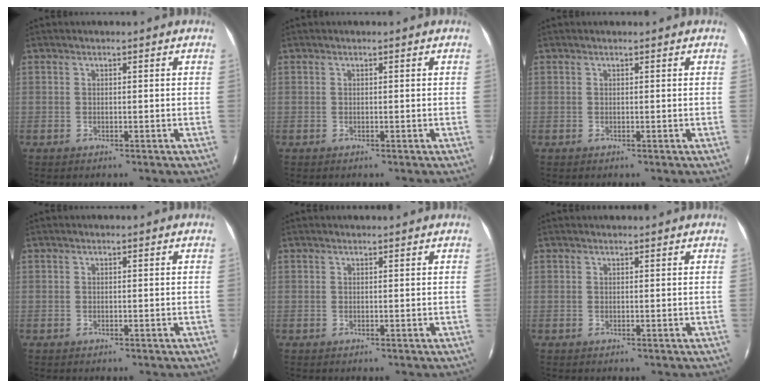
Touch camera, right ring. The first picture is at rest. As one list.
[{"total": 0.0}, {"total": 0.0}, {"total": 0.0}, {"total": 1.0, "force": [1.0, 0.0, 0.2], "torque": [-0.011, 0.001, 0.012]}, {"total": 1.0, "force": [1.0, -0.1, 0.2], "torque": [-0.011, 0.001, 0.013]}]